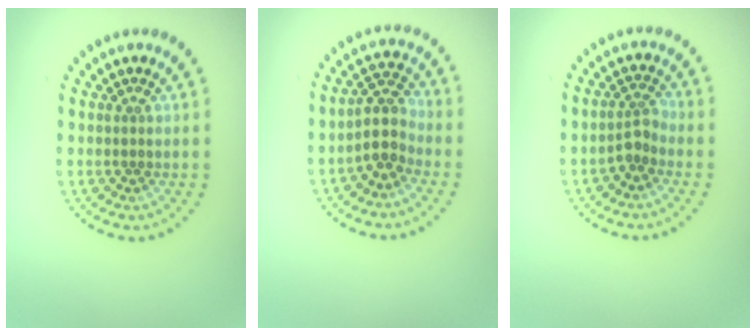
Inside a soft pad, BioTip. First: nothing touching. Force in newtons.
{"total": 2.9, "press": 2.2, "slide": 1.9}
{"total": 1.8, "press": 1.3, "slide": 1.2}